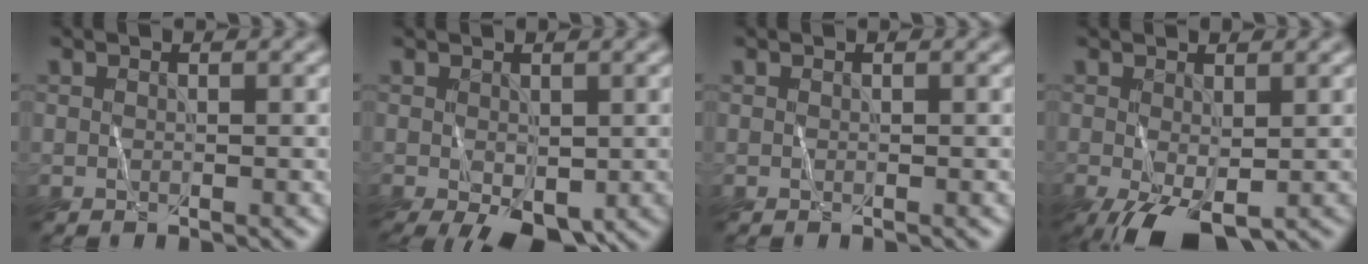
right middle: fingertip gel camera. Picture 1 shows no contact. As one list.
[{"total": 4.5, "force": [-1.4, 2.4, 3.6], "torque": [-0.079, -0.002, -0.018]}, {"total": 0.0}, {"total": 4.5, "force": [-1.7, 1.9, 3.7], "torque": [-0.082, -0.005, -0.025]}]